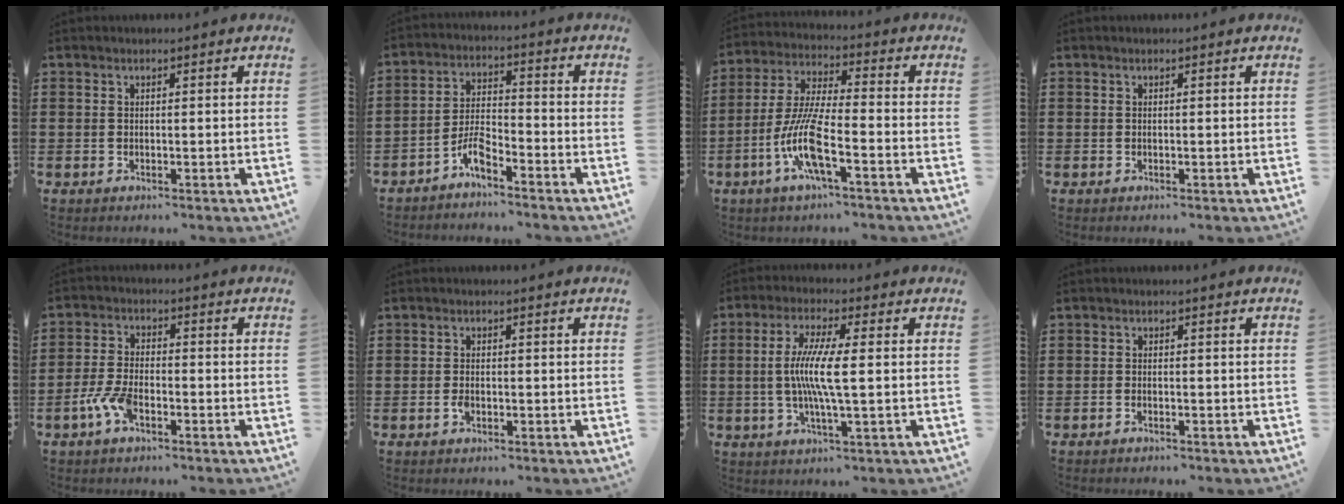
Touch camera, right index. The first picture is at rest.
{"total": 4.7, "force": [-3.9, 1.2, 2.4], "torque": [-0.066, 0.003, -0.083]}
{"total": 9.6, "force": [-4.2, 1.9, 8.5], "torque": [-0.193, -0.012, -0.084]}
{"total": 0.0}
{"total": 5.2, "force": [-2.8, 2.1, 3.9], "torque": [-0.098, -0.002, -0.058]}
{"total": 1.5, "force": [-0.6, 0.7, 1.2], "torque": [-0.031, -0.004, -0.013]}
{"total": 7.2, "force": [-0.1, 0.5, 7.2], "torque": [-0.142, -0.010, -0.011]}
{"total": 0.7, "force": [-0.6, 0.2, 0.2], "torque": [-0.006, -0.001, -0.012]}